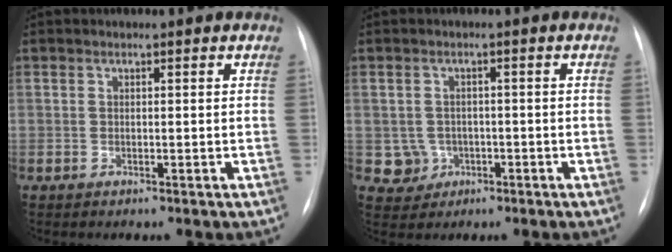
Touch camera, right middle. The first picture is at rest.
{"total": 3.7, "force": [-0.9, 3.6, 0.1], "torque": [0.006, 0.010, -0.008]}